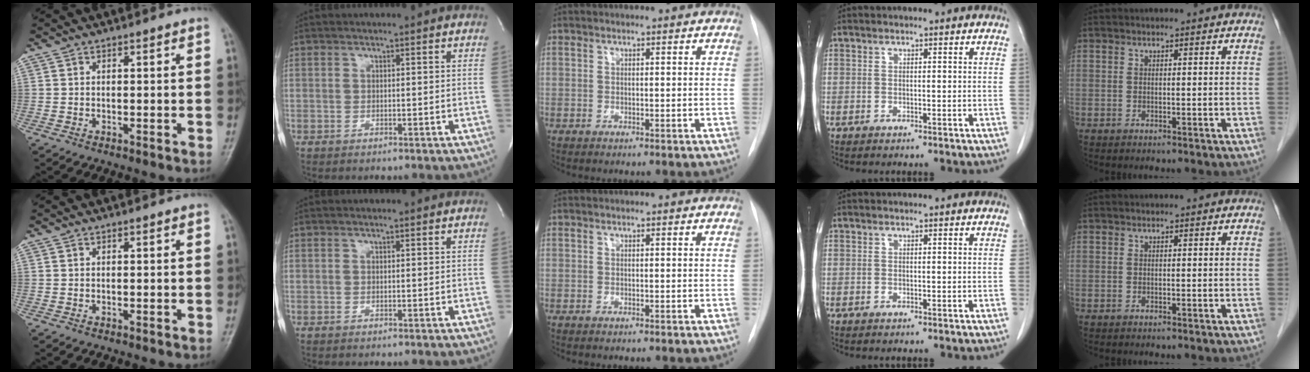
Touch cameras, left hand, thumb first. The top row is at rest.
{}